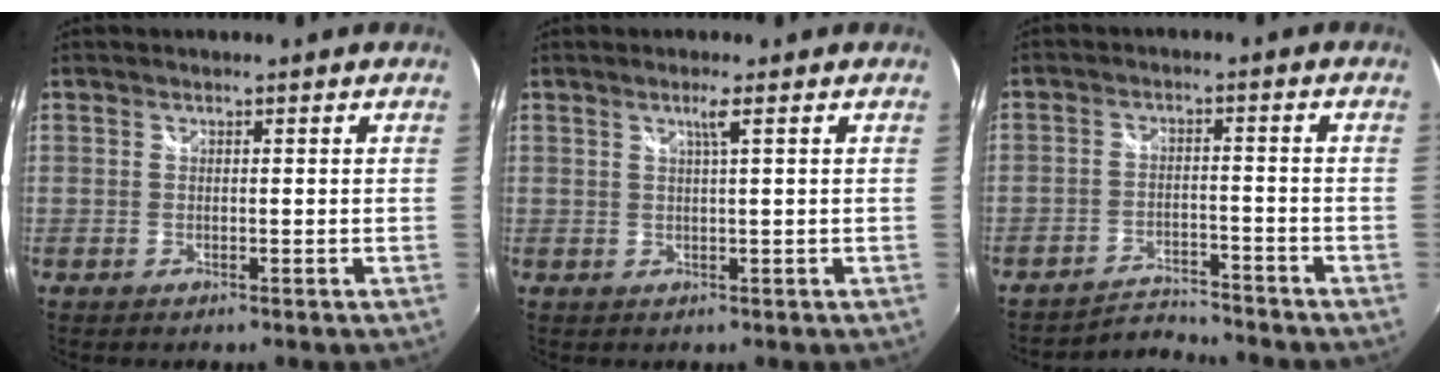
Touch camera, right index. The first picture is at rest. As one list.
[{"total": 1.9, "force": [0.8, -0.7, 1.5], "torque": [-0.028, -0.003, 0.015]}, {"total": 5.9, "force": [-5.8, 0.4, -0.1], "torque": [-0.023, 0.012, -0.100]}]